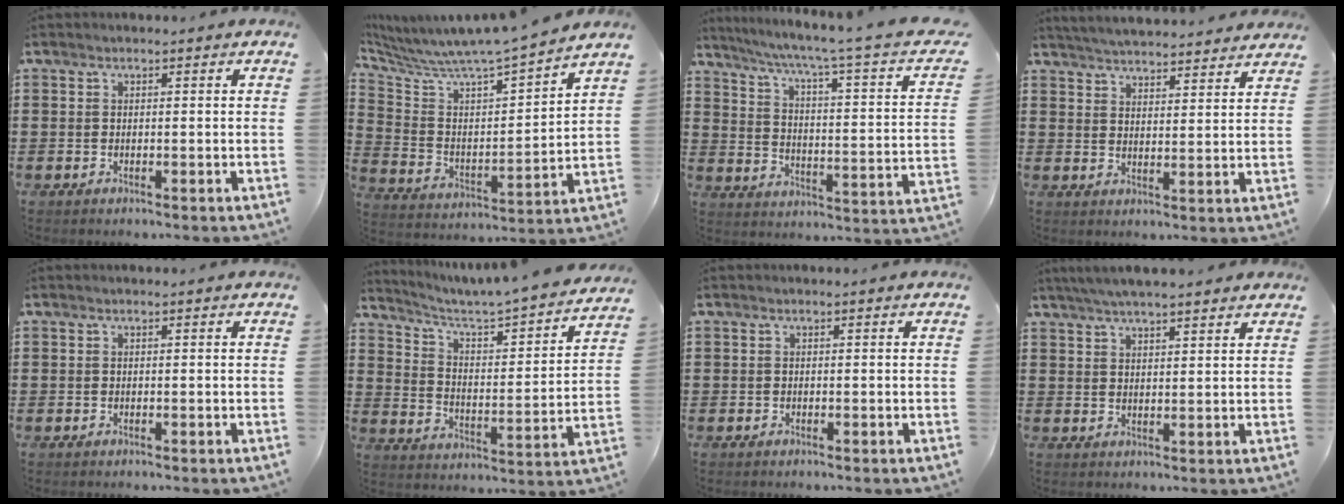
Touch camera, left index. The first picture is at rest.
{"total": 6.9, "force": [6.6, -0.7, 1.9], "torque": [-0.071, -0.071, 0.103]}
{"total": 4.8, "force": [2.9, -0.5, 3.8], "torque": [-0.085, -0.035, 0.036]}
{"total": 4.3, "force": [4.3, -0.4, 0.2], "torque": [-0.020, -0.026, 0.076]}
{"total": 0.0}
{"total": 3.0, "force": [2.6, 0.1, 1.4], "torque": [-0.047, -0.035, 0.030]}
{"total": 0.0}
{"total": 4.1, "force": [3.7, 0.1, 1.6], "torque": [-0.041, -0.004, 0.068]}